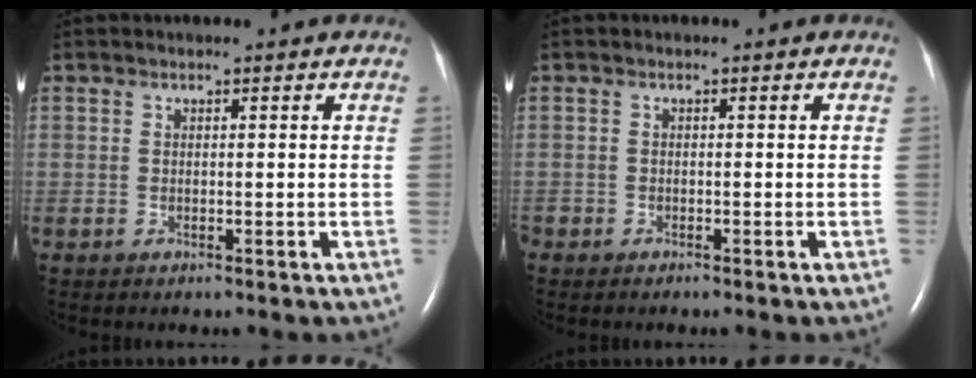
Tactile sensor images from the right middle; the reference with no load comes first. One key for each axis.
{"total": 0.6, "fx": -0.5, "fy": 0.3, "fz": 0.1, "tx": -0.007, "ty": 0.000, "tz": -0.012}